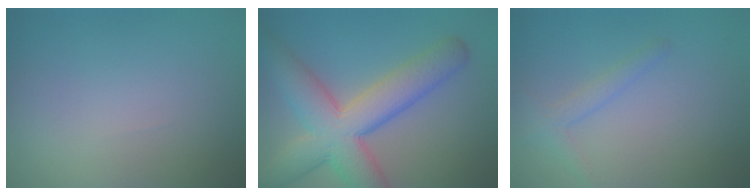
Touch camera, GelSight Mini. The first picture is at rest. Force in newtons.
{"total": 9.2, "press": 9.2, "slide": 0.6}
{"total": 1.5, "press": 1.5, "slide": 0.1}